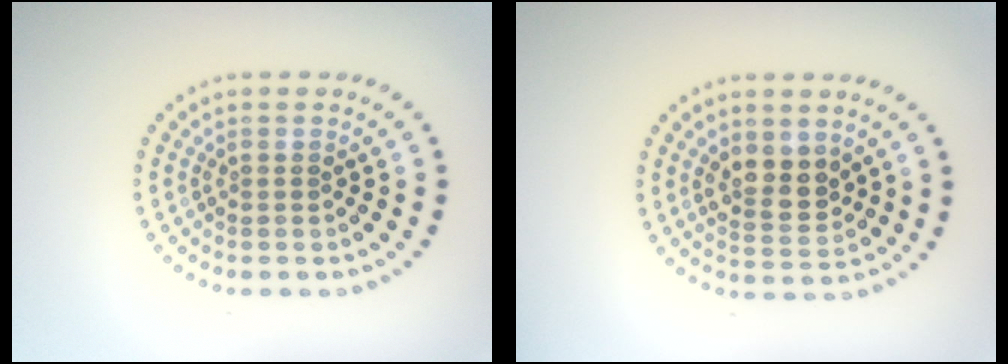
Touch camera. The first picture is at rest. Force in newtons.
{"total": 3.2, "press": 3.1, "slide": 1.0}